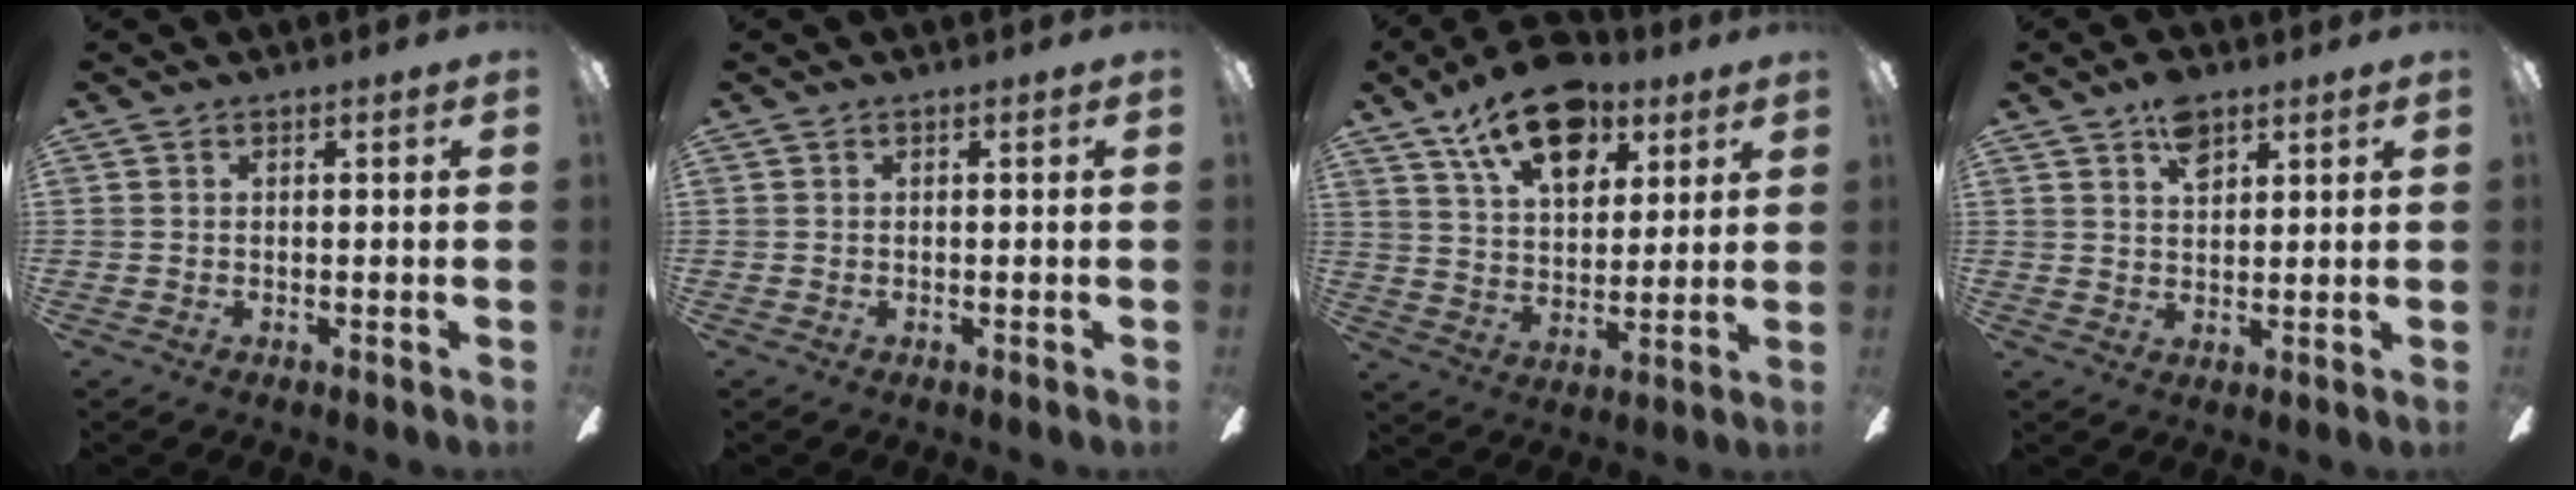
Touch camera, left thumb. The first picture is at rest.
{"total": 0.0}
{"total": 17.0, "force": [10.2, 9.3, 9.9], "torque": [-0.147, -0.042, 0.179]}
{"total": 6.2, "force": [3.8, 3.2, 3.7], "torque": [-0.057, -0.008, 0.065]}